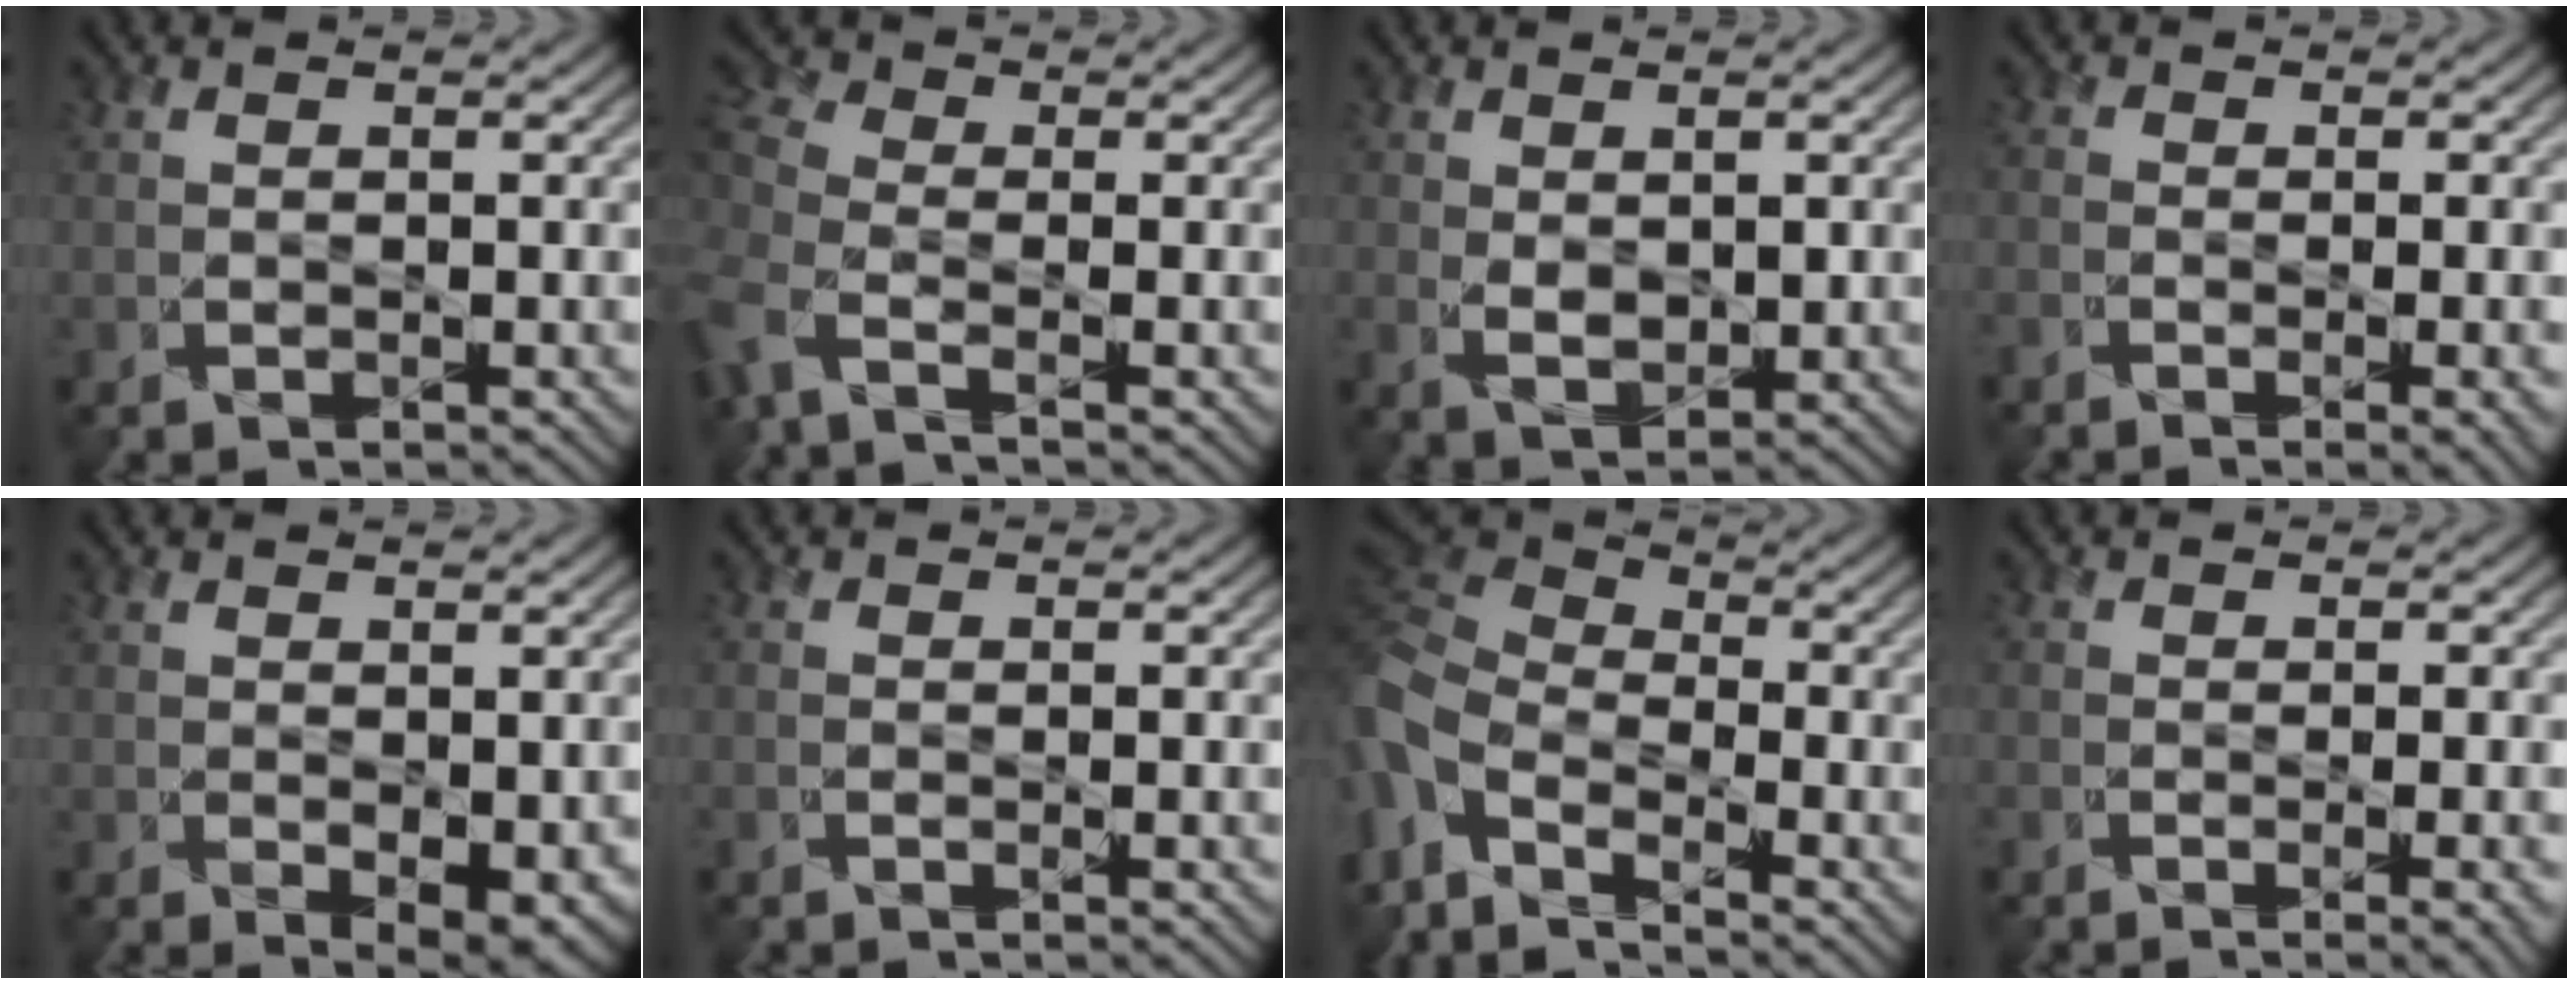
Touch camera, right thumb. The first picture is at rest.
{"total": 7.0, "force": [-2.9, 3.5, 5.3], "torque": [-0.147, -0.016, -0.071]}
{"total": 3.1, "force": [0.6, 1.9, 2.3], "torque": [-0.051, -0.005, 0.016]}
{"total": 4.9, "force": [-2.3, 1.7, 3.9], "torque": [-0.058, -0.008, -0.034]}
{"total": 3.9, "force": [-0.7, 2.0, 3.3], "torque": [-0.054, -0.019, -0.002]}
{"total": 1.2, "force": [-0.6, 0.1, 1.0], "torque": [-0.020, 0.000, -0.013]}
{"total": 11.6, "force": [-5.1, 6.0, 8.5], "torque": [-0.239, -0.015, -0.097]}
{"total": 4.4, "force": [-2.0, 1.3, 3.7], "torque": [-0.042, -0.004, -0.026]}